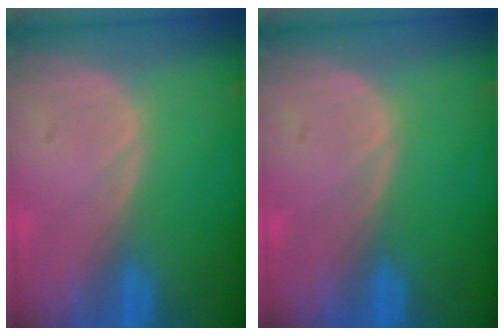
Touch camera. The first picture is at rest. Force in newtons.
{"total": 0.0}